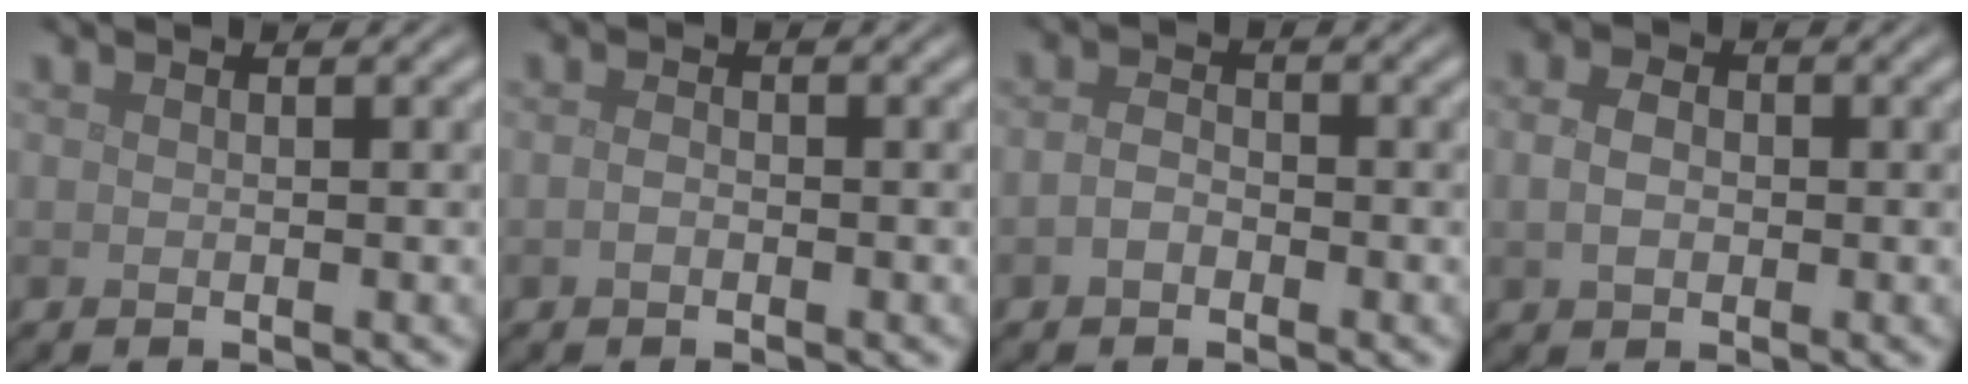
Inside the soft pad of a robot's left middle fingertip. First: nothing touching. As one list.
[{"total": 0.9, "force": [-0.3, 0.6, 0.6], "torque": [-0.015, 0.000, -0.009]}, {"total": 1.5, "force": [-0.6, 1.0, 0.9], "torque": [-0.021, 0.002, -0.017]}, {"total": 2.6, "force": [0.0, 1.9, 1.7], "torque": [-0.039, 0.002, 0.000]}]